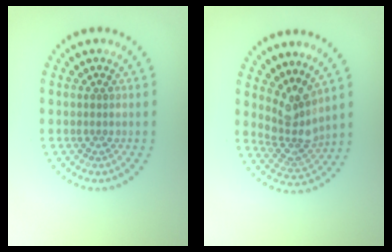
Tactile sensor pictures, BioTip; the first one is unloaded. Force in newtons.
{"total": 3.5, "press": 2.6, "slide": 2.3}